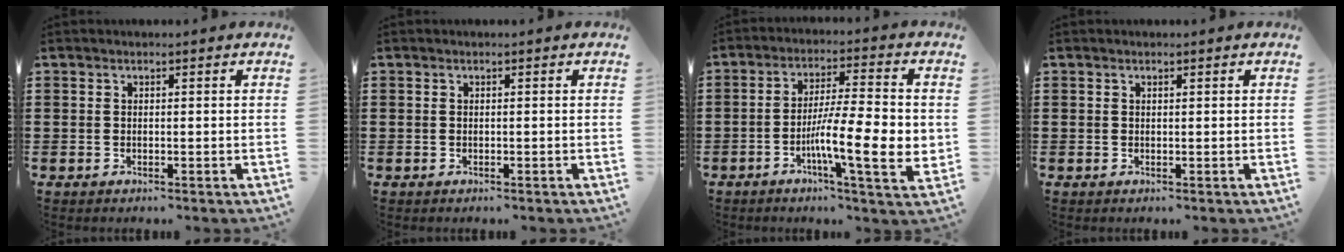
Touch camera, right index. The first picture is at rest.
{"total": 0.0}
{"total": 12.0, "force": [-2.3, 2.1, 11.6], "torque": [-0.192, -0.013, -0.043]}
{"total": 0.0}